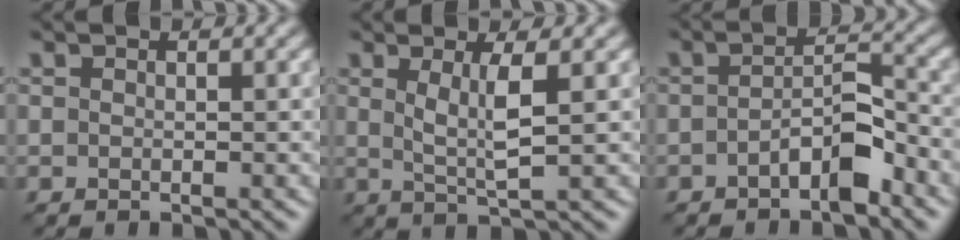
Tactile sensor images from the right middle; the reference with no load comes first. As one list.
[{"total": 3.5, "force": [0.8, 0.6, 3.3], "torque": [-0.067, -0.005, 0.018]}, {"total": 4.0, "force": [-2.0, 1.4, 3.2], "torque": [-0.054, 0.011, -0.037]}]